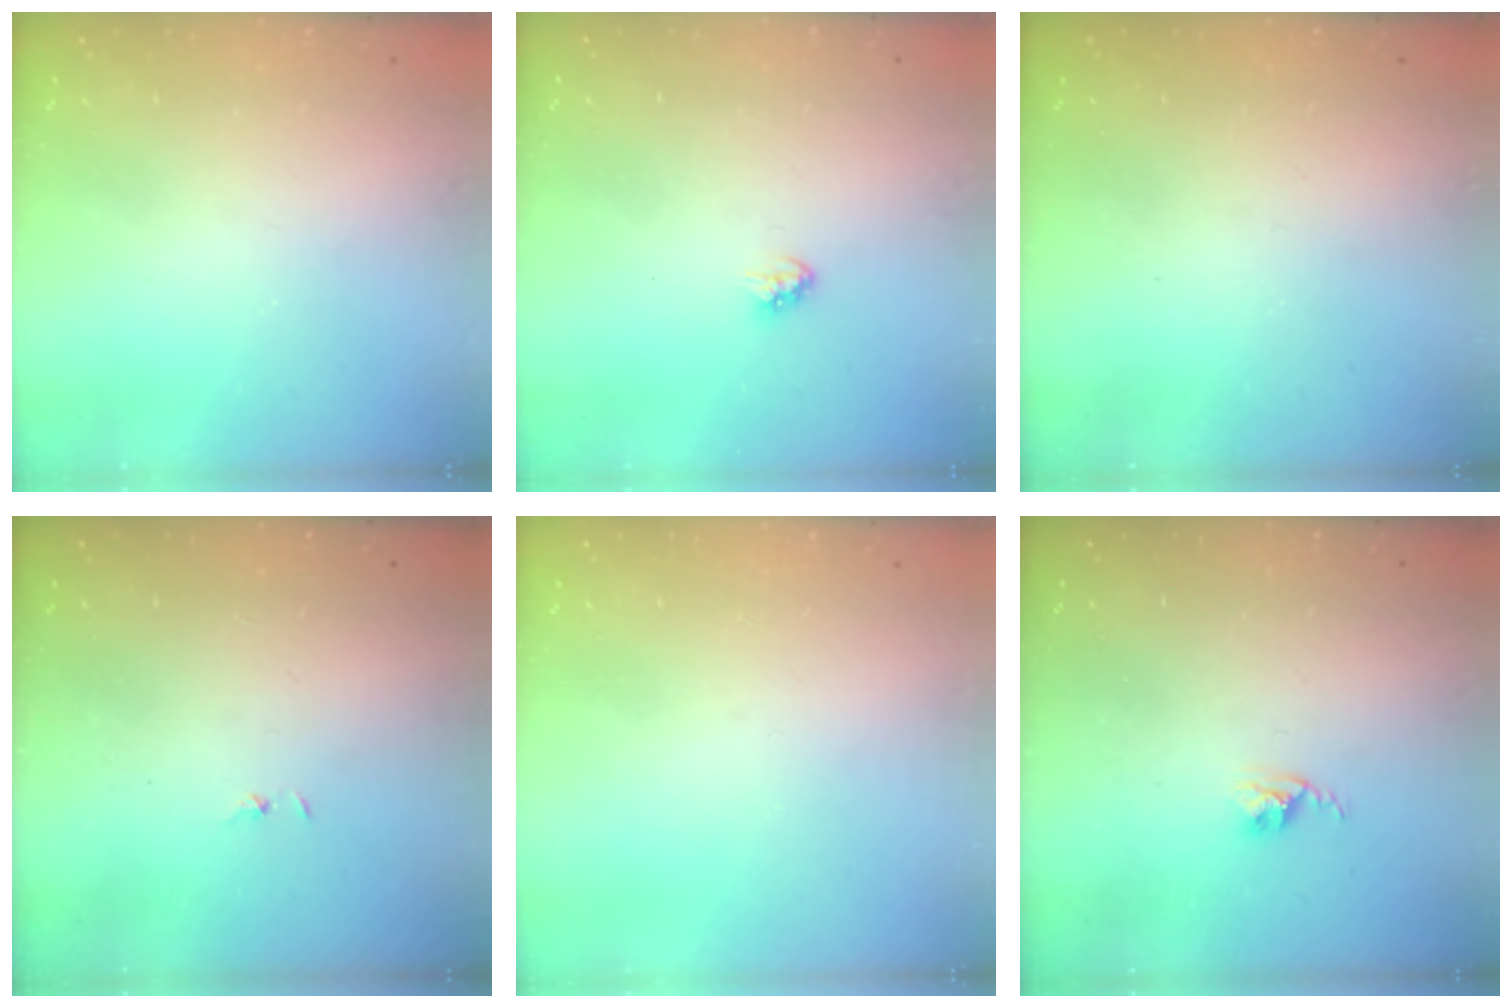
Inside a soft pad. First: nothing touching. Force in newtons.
{"total": 2.9, "press": 2.9, "slide": 0.2}
{"total": 0.0}
{"total": 0.7, "press": 0.7, "slide": 0.1}
{"total": 0.0}
{"total": 2.6, "press": 2.6, "slide": 0.4}